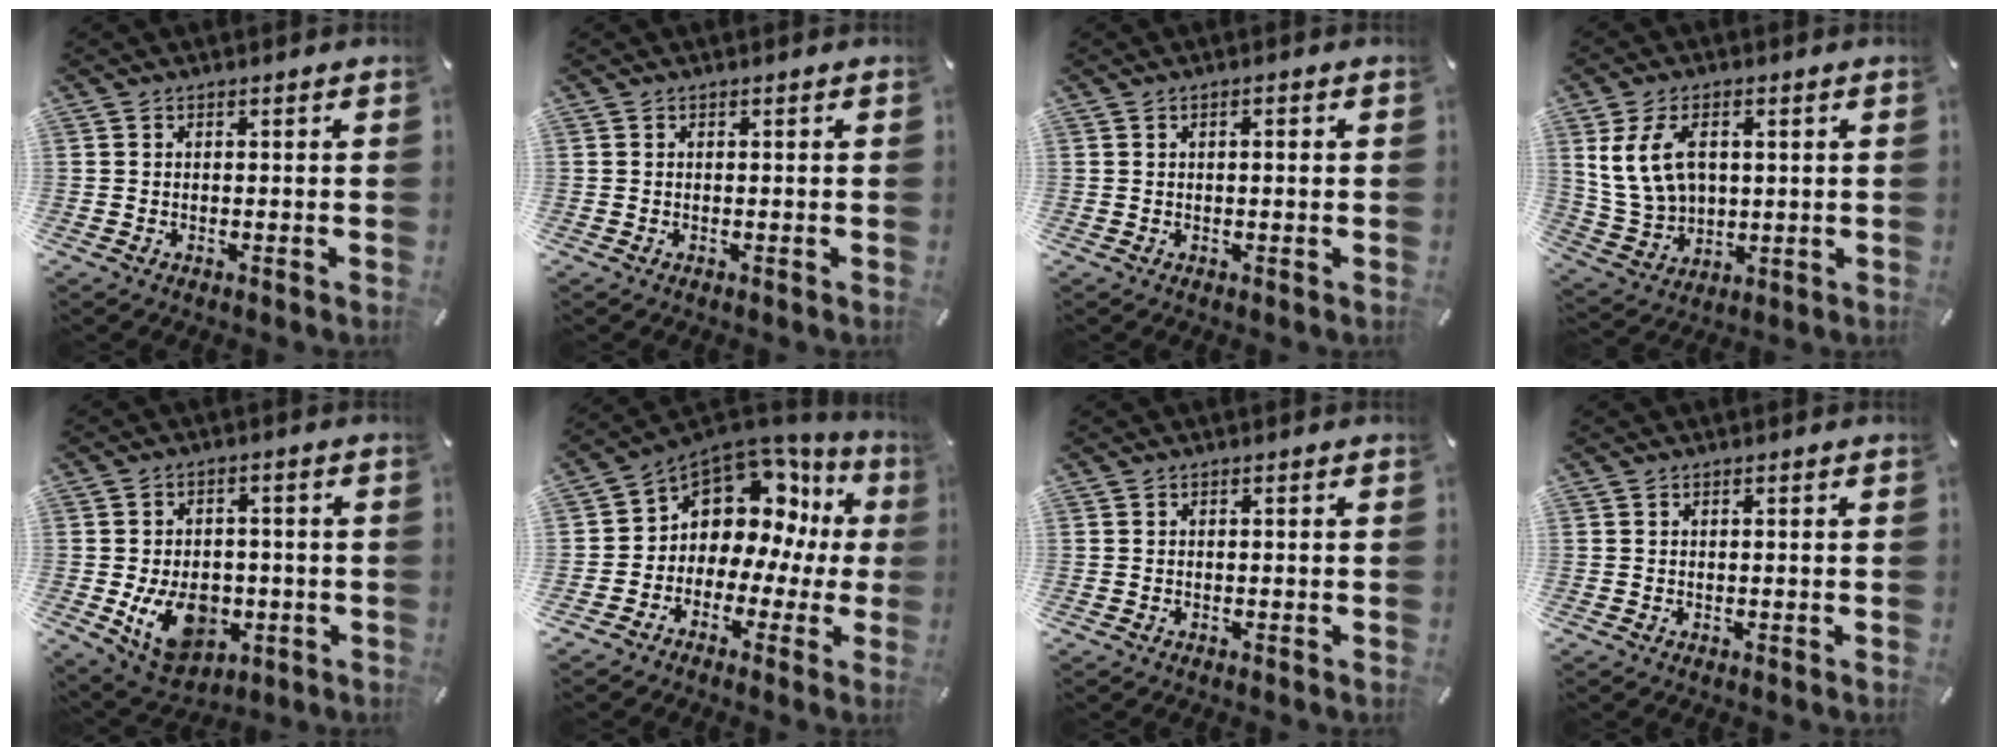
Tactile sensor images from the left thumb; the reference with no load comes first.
{"total": 0.0}
{"total": 1.3, "force": [0.1, 0.3, 1.2], "torque": [-0.022, 0.001, 0.001]}
{"total": 10.8, "force": [3.0, 7.9, 6.7], "torque": [-0.154, 0.002, 0.056]}
{"total": 12.6, "force": [-3.0, 9.0, 8.3], "torque": [-0.147, 0.006, -0.047]}
{"total": 10.4, "force": [4.7, 8.2, 4.4], "torque": [-0.068, -0.057, 0.086]}
{"total": 0.0}
{"total": 0.0}